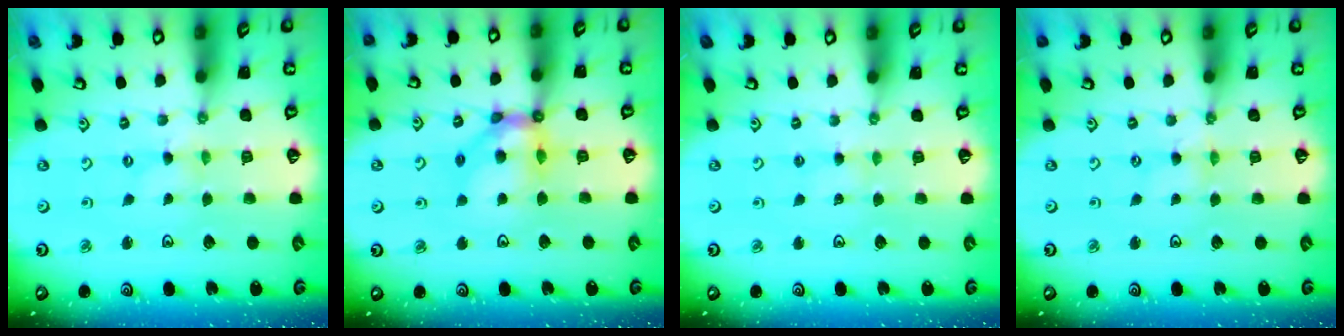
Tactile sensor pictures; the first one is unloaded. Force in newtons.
{"total": 12.4, "press": 12.3, "slide": 1.5}
{"total": 1.9, "press": 1.8, "slide": 0.3}
{"total": 0.0}